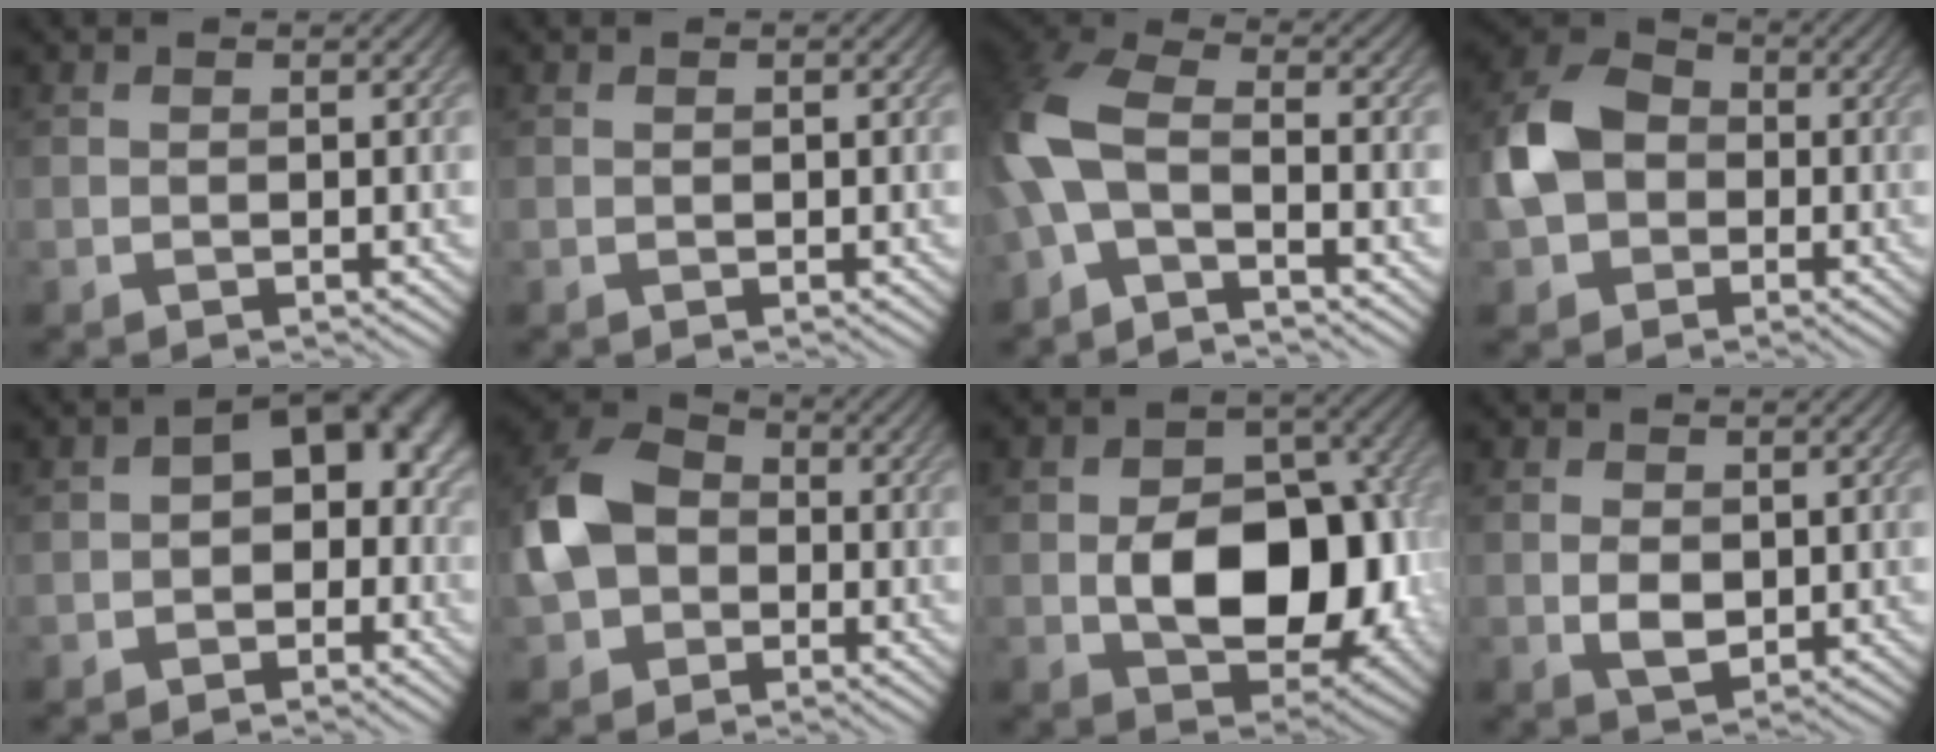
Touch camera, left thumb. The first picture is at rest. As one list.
[{"total": 0.0}, {"total": 7.9, "force": [-2.6, 3.6, 6.5], "torque": [-0.151, 0.009, -0.074]}, {"total": 8.5, "force": [-1.1, 6.8, 5.0], "torque": [-0.120, 0.006, -0.037]}, {"total": 8.2, "force": [-0.6, 5.7, 5.9], "torque": [-0.053, 0.008, -0.018]}, {"total": 10.0, "force": [-1.4, 7.8, 6.0], "torque": [-0.151, 0.002, -0.044]}, {"total": 12.6, "force": [-1.6, 8.3, 9.3], "torque": [-0.144, -0.009, -0.017]}, {"total": 2.8, "force": [0.1, 1.9, 2.1], "torque": [-0.044, -0.004, 0.006]}]